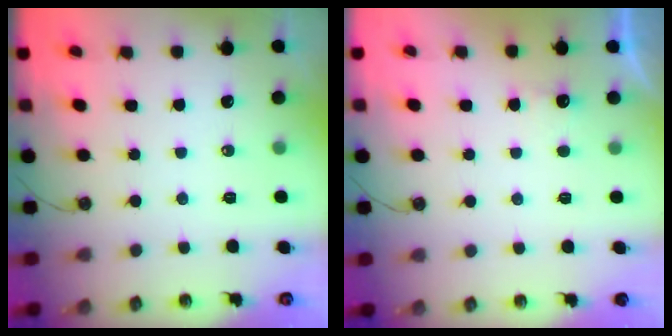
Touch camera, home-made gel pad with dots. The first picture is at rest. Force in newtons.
{"total": 1.0, "press": 0.7, "slide": 0.8}